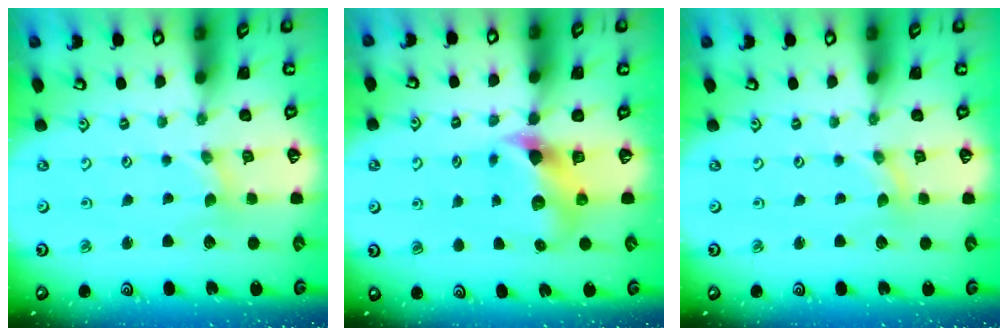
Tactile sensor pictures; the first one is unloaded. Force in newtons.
{"total": 8.0, "press": 7.9, "slide": 1.1}
{"total": 0.0}